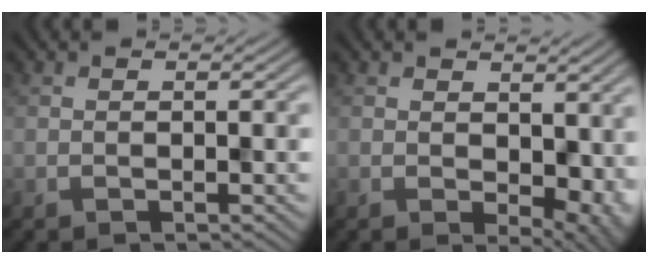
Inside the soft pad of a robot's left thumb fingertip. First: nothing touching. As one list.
[{"total": 5.6, "force": [0.6, 3.7, 4.2], "torque": [-0.063, -0.019, 0.019]}]